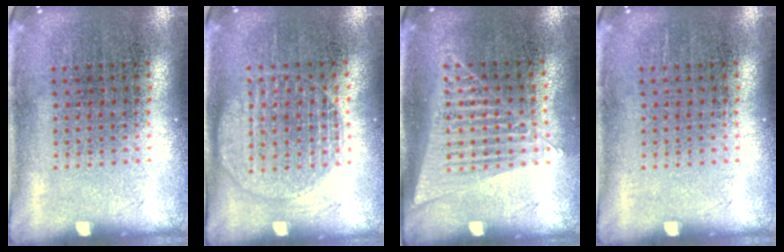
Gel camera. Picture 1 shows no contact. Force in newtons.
{"total": 1.3, "press": 1.3, "slide": 0.4}
{"total": 1.2, "press": 1.2, "slide": 0.4}
{"total": 0.0}